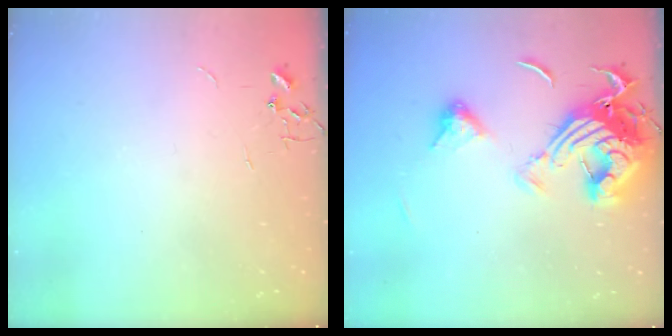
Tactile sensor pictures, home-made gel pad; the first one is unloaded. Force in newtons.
{"total": 16.8, "press": 16.8, "slide": 1.6}